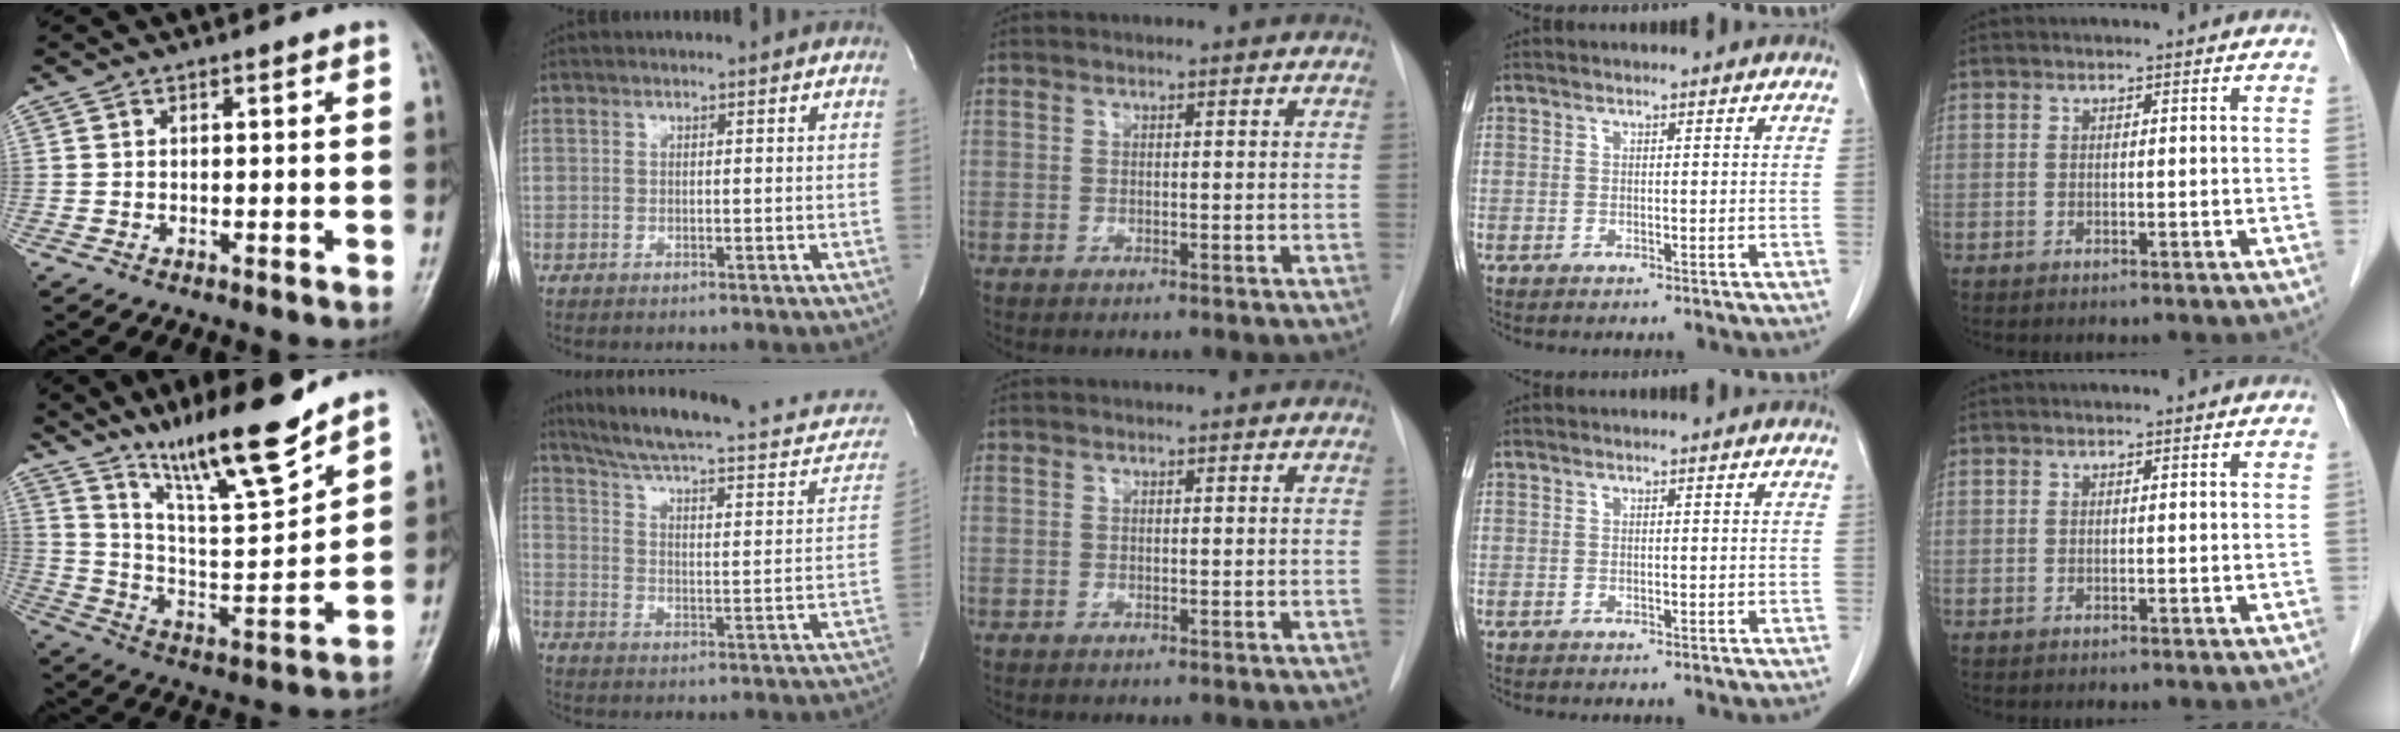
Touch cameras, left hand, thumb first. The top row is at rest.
{"thumb": {"total": 18.0, "force": [13.6, 2.5, 11.5], "torque": [-0.170, -0.083, 0.243]}, "index": {"total": 25.8, "force": [22.2, 4.7, 12.2], "torque": [-0.176, -0.021, 0.290]}}